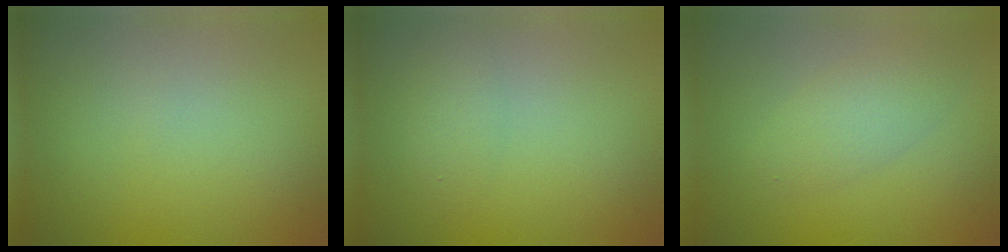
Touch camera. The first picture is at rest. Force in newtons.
{"total": 1.5, "press": 1.5, "slide": 0.1}
{"total": 2.8, "press": 2.8, "slide": 0.0}